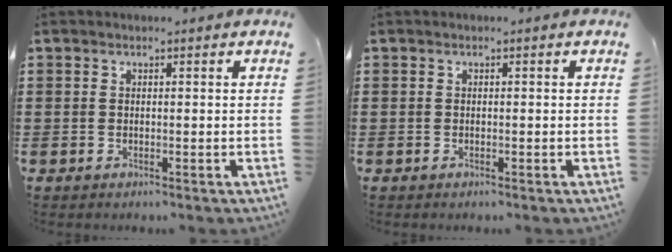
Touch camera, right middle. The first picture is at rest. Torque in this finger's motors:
{"motor_torque": [0.09, -0.10, 0.10, 0.01]}